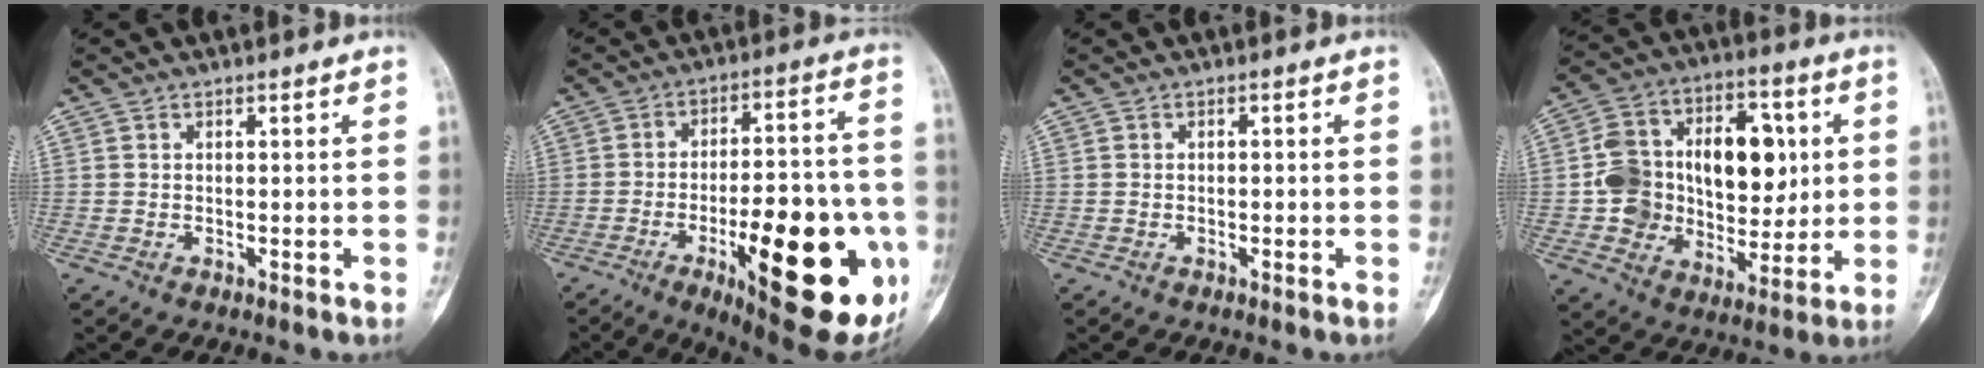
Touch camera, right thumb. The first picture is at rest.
{"total": 28.2, "force": [-8.8, 9.9, 25.0], "torque": [-0.288, 0.011, -0.104]}
{"total": 0.0}
{"total": 20.9, "force": [2.0, 14.9, 14.6], "torque": [-0.194, 0.022, 0.045]}